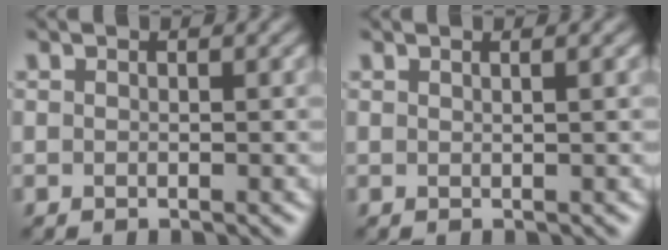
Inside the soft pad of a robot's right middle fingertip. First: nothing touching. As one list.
[{"total": 0.9, "force": [0.5, 0.4, 0.6], "torque": [-0.005, 0.002, -0.001]}]